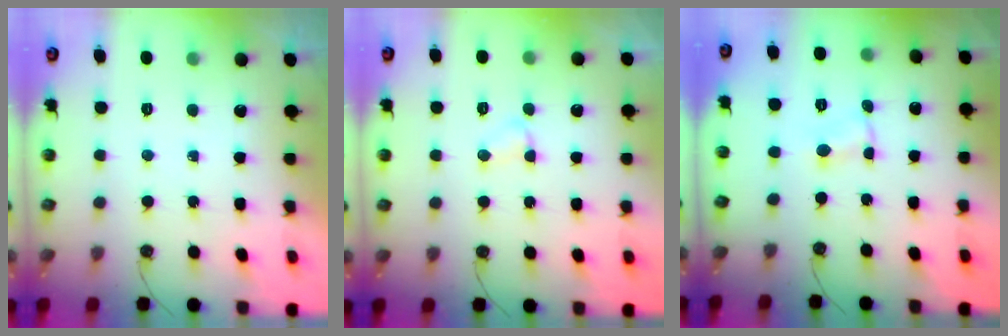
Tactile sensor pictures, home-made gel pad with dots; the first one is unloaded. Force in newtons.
{"total": 2.6, "press": 2.6, "slide": 0.4}
{"total": 0.8, "press": 0.8, "slide": 0.1}